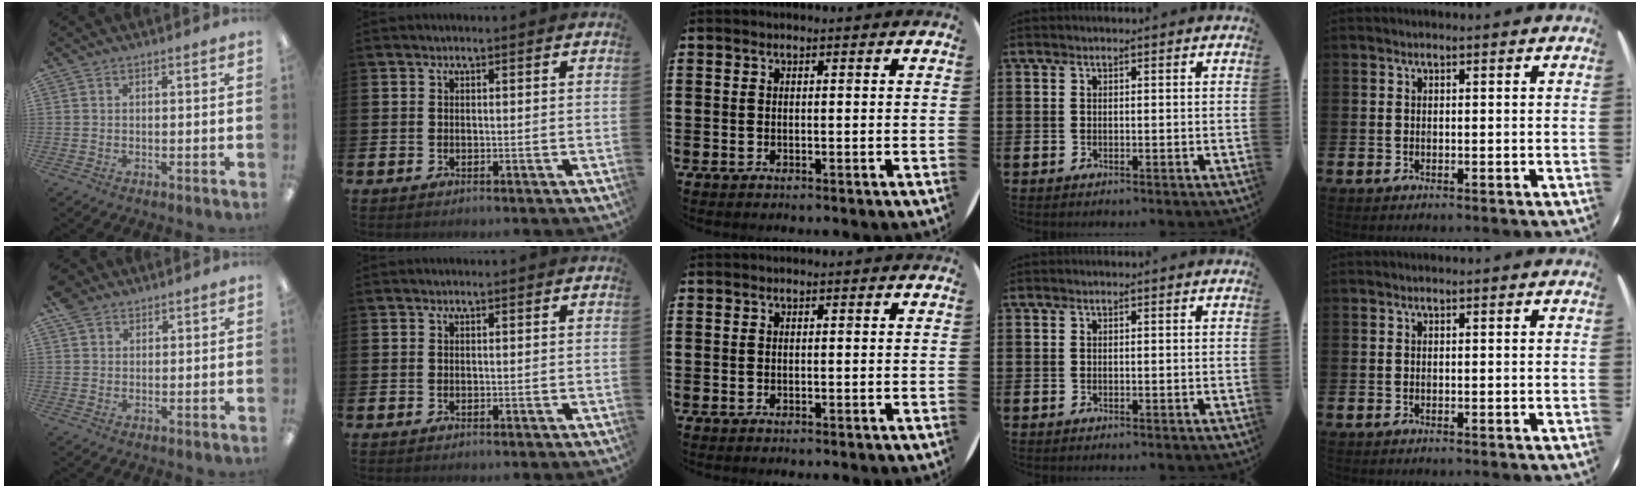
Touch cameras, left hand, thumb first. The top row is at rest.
{"thumb": {"total": 4.1, "force": [2.8, 2.8, 1.0], "torque": [-0.030, 0.002, 0.057]}}